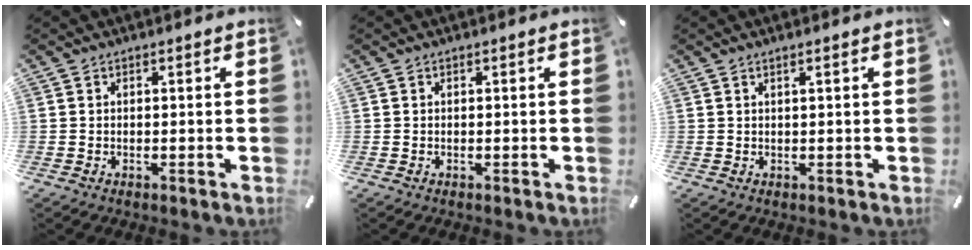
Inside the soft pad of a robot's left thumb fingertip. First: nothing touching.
{"total": 0.0}
{"total": 1.0, "force": [0.5, -0.1, 0.9], "torque": [-0.016, -0.001, 0.008]}